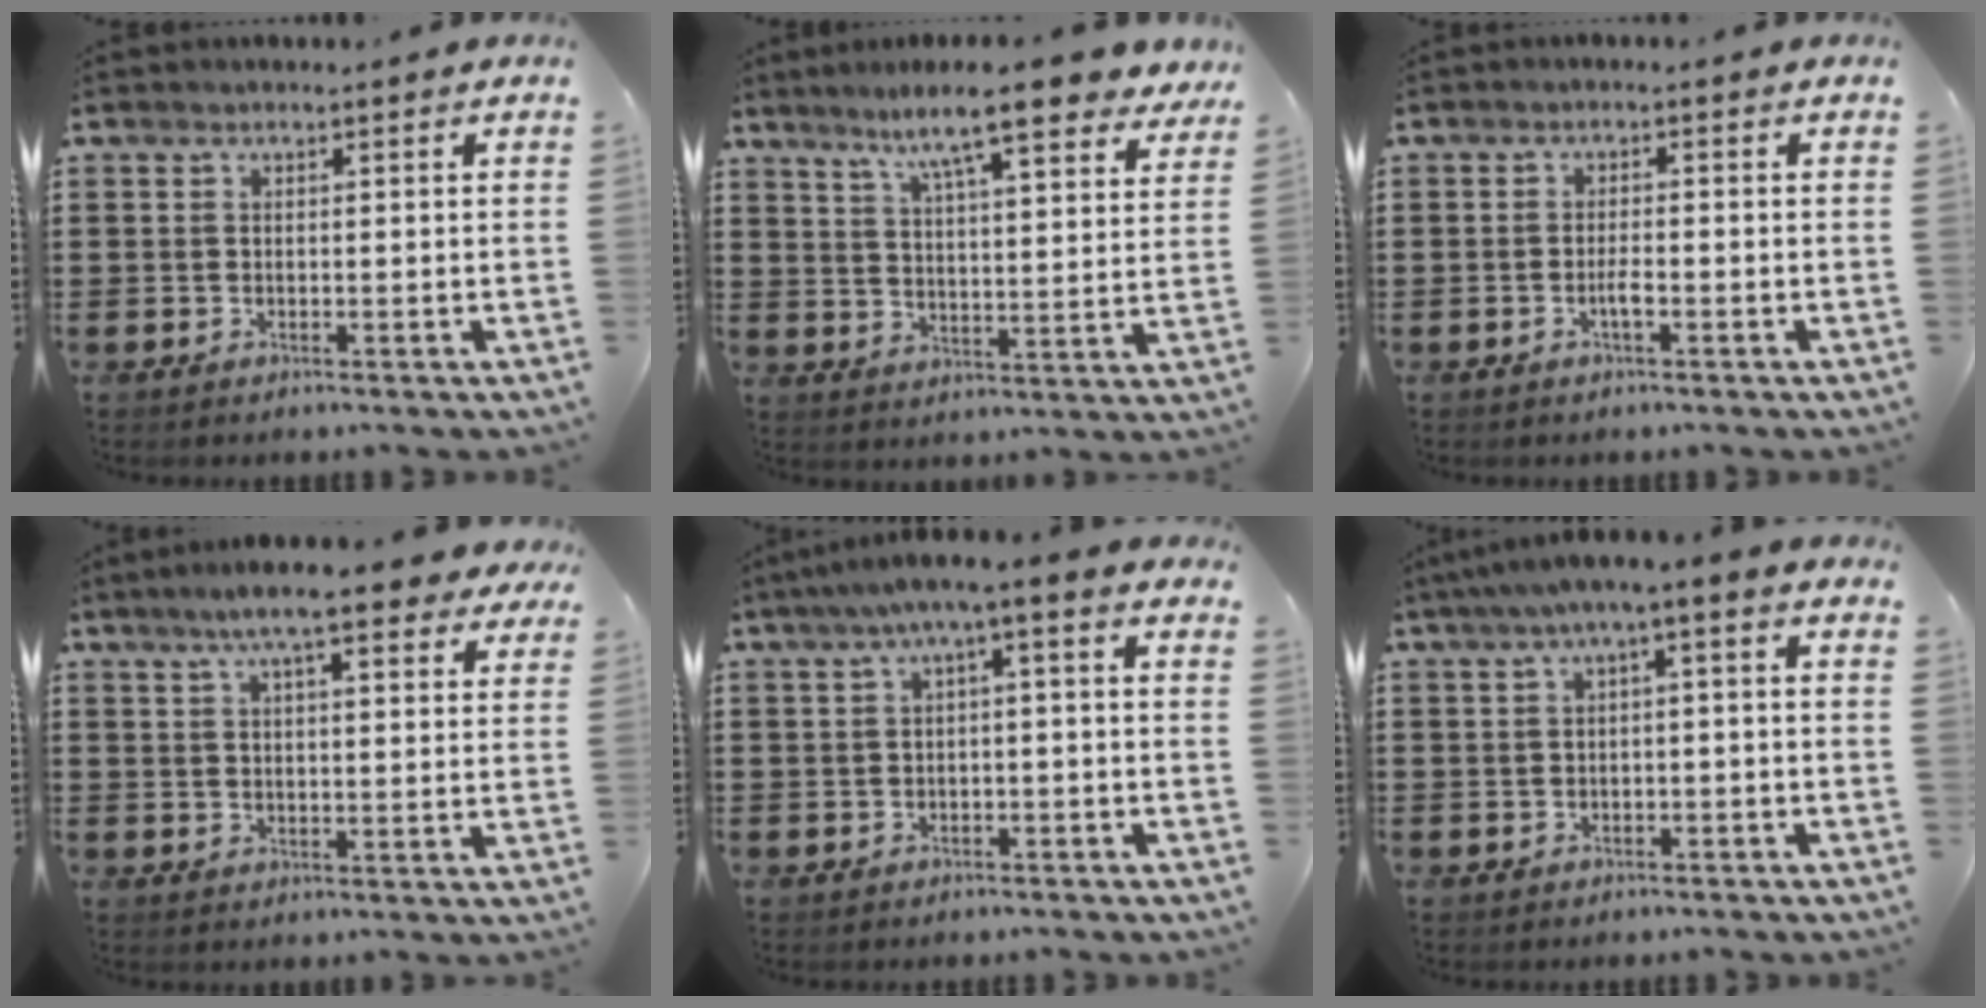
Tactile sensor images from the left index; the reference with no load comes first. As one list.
[{"total": 9.6, "force": [7.9, 0.4, 5.4], "torque": [-0.107, -0.036, 0.128]}, {"total": 1.9, "force": [-0.9, 0.3, 1.6], "torque": [-0.030, 0.001, -0.016]}, {"total": 8.0, "force": [6.0, 1.2, 5.1], "torque": [-0.098, -0.005, 0.105]}, {"total": 3.5, "force": [-1.3, 0.3, 3.2], "torque": [-0.059, 0.000, -0.031]}, {"total": 3.1, "force": [-1.6, 0.4, 2.6], "torque": [-0.045, 0.003, -0.037]}]